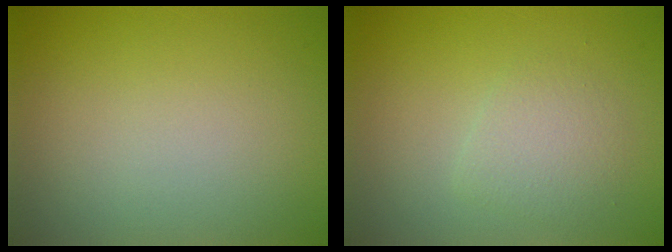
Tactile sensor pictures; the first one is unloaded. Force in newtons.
{"total": 2.0, "press": 2.0, "slide": 0.2}